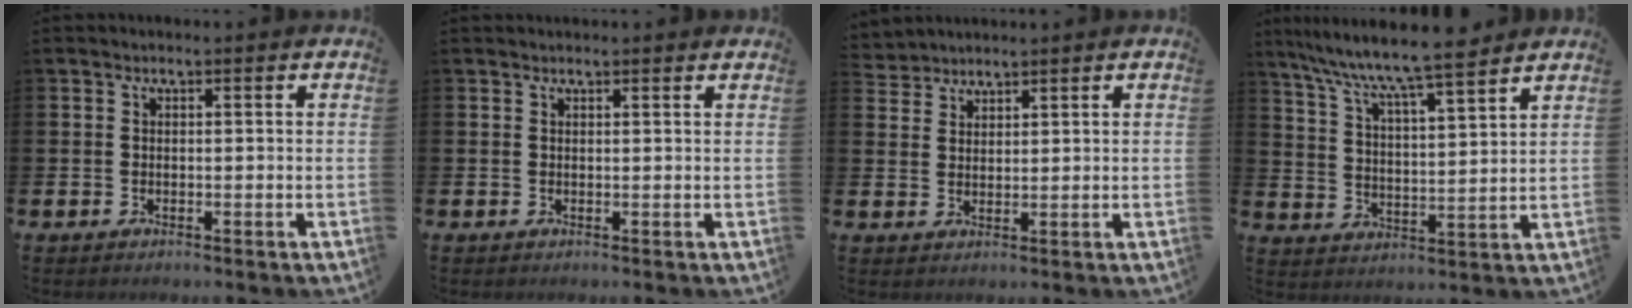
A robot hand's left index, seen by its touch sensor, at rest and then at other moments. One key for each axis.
{"total": 0.6, "fx": 0.6, "fy": 0.0, "fz": 0.1, "tx": 0.006, "ty": -0.004, "tz": 0.010}
{"total": 2.9, "fx": 2.8, "fy": 0.4, "fz": -0.6, "tx": 0.005, "ty": -0.011, "tz": 0.054}
{"total": 8.8, "fx": 8.2, "fy": 0.3, "fz": 3.3, "tx": -0.095, "ty": -0.054, "tz": 0.143}